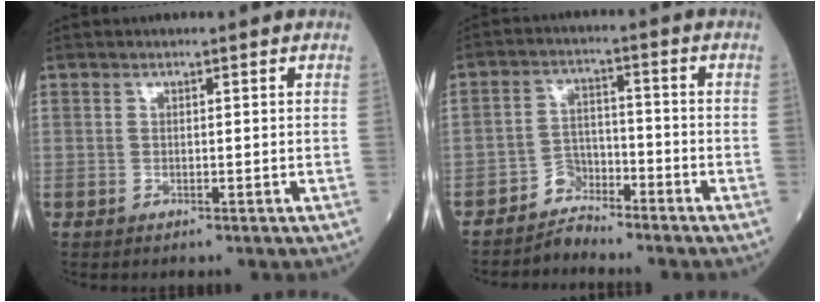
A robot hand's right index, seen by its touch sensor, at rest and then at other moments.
{"total": 3.8, "force": [-3.5, 1.3, -0.2], "torque": [0.008, 0.002, -0.066]}